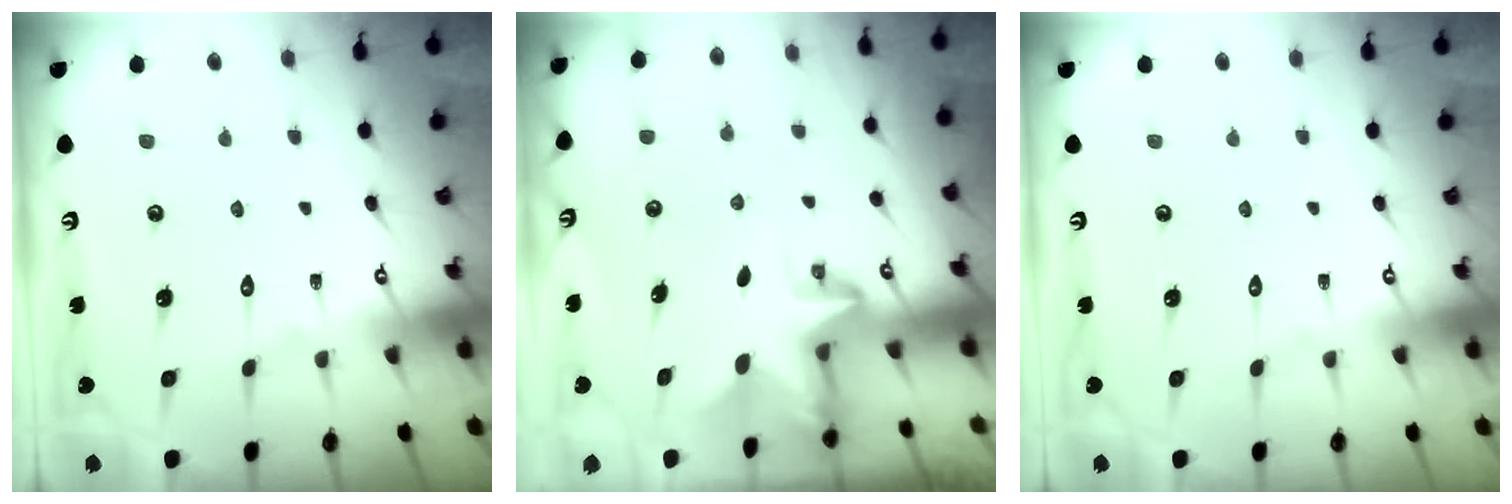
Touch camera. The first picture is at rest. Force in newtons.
{"total": 3.0, "press": 3.0, "slide": 0.1}
{"total": 0.0}